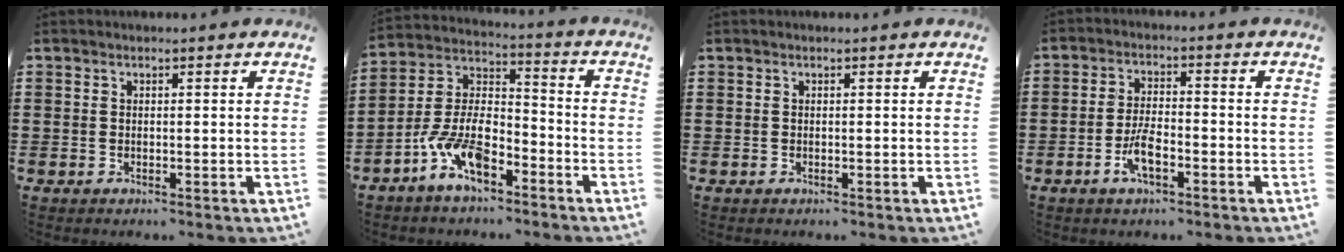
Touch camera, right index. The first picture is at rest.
{"total": 9.6, "force": [-6.1, 4.1, 6.2], "torque": [-0.152, -0.005, -0.123]}
{"total": 0.0}
{"total": 5.1, "force": [-2.4, 1.7, 4.1], "torque": [-0.096, -0.001, -0.052]}